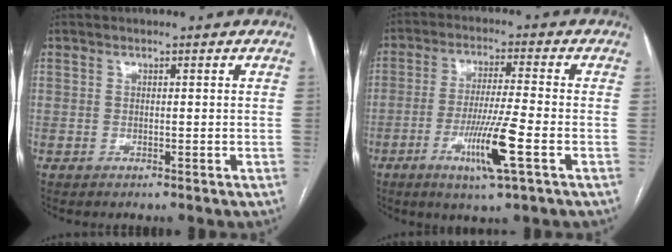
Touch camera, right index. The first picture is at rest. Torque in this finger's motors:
{"motor_torque": [1.48, -0.13, 0.76, 0.15]}